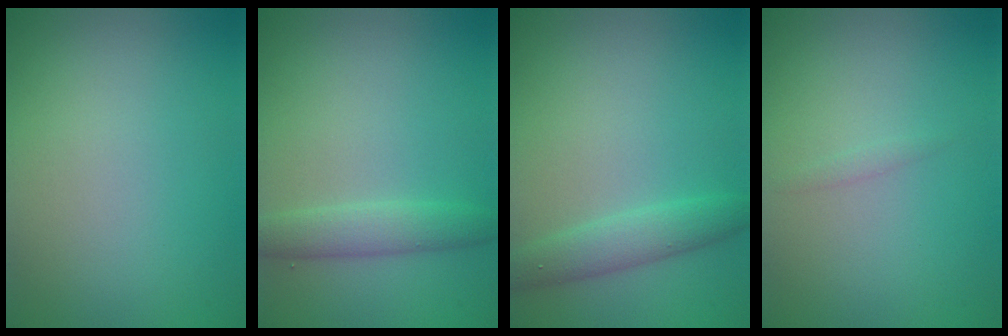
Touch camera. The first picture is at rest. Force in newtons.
{"total": 2.5, "press": 2.5, "slide": 0.2}
{"total": 2.6, "press": 2.6, "slide": 0.1}
{"total": 0.6, "press": 0.6, "slide": 0.1}